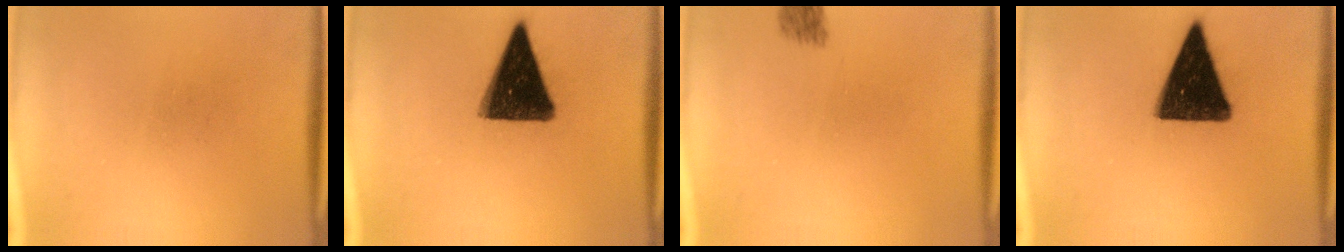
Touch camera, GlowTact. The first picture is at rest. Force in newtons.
{"total": 14.2}
{"total": 2.1}
{"total": 15.2}